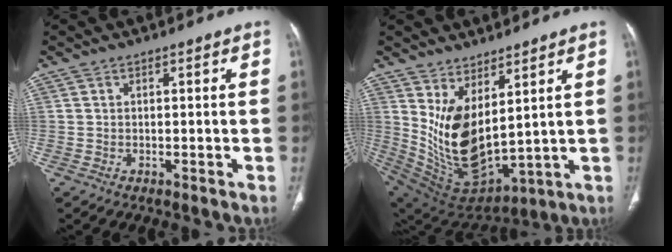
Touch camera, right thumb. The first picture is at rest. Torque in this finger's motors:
{"motor_torque": [-1.01, 1.64, 1.18, 0.24, 0.21]}